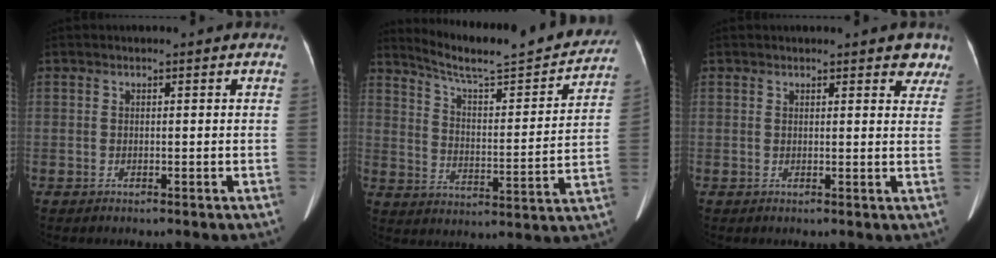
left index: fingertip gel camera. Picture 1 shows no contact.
{"total": 20.3, "force": [18.7, 1.9, 7.7], "torque": [-0.118, -0.030, 0.258]}
{"total": 4.1, "force": [3.4, 1.5, 1.7], "torque": [0.004, -0.006, 0.026]}